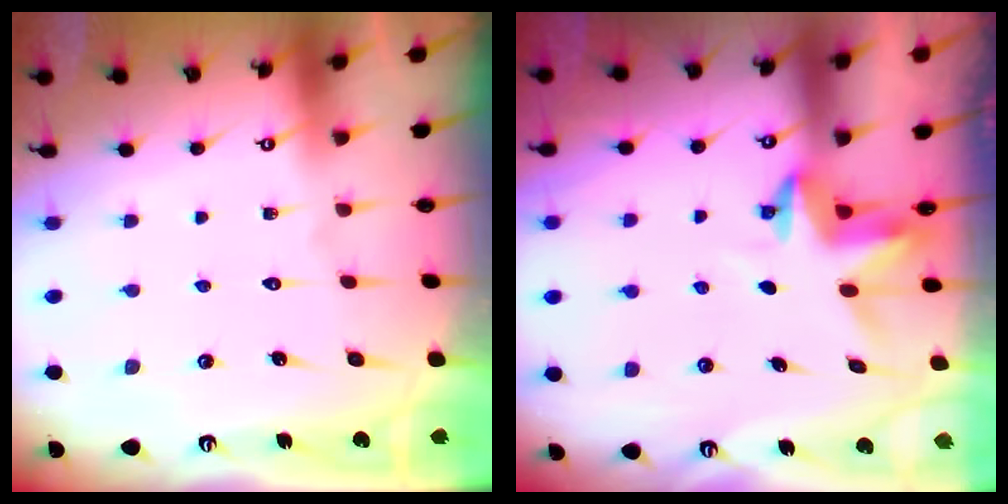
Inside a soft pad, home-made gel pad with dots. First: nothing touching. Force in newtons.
{"total": 3.8, "press": 3.8, "slide": 0.3}